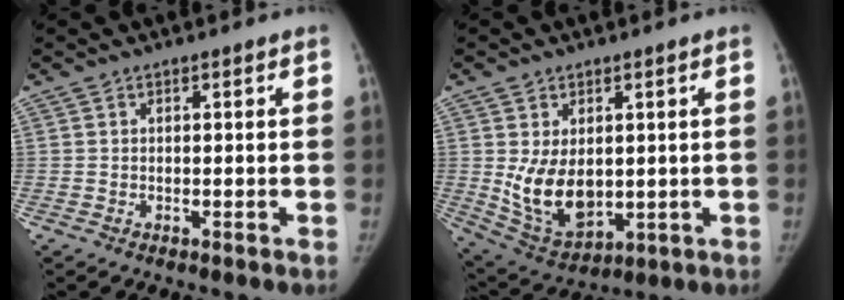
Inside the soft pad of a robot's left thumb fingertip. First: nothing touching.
{"total": 11.4, "force": [0.3, 7.5, 8.6], "torque": [-0.128, -0.015, 0.032]}